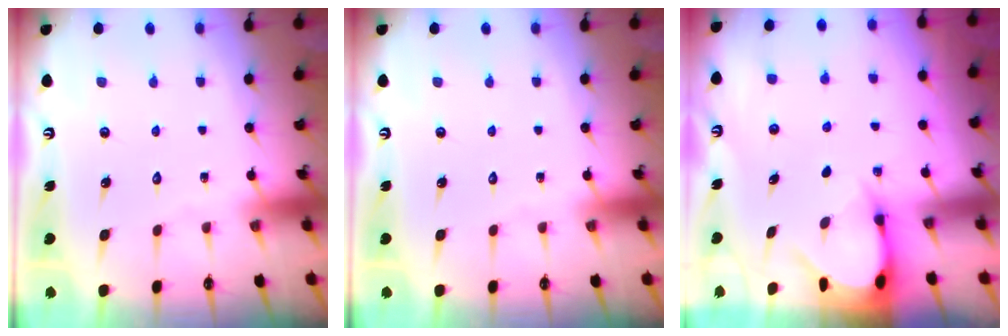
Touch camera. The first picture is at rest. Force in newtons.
{"total": 0.0}
{"total": 3.4, "press": 3.4, "slide": 0.3}